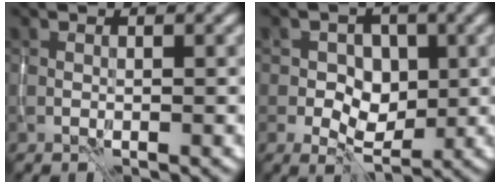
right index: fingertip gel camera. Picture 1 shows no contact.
{"total": 5.3, "force": [-0.2, 4.2, 3.3], "torque": [-0.035, 0.000, -0.008]}